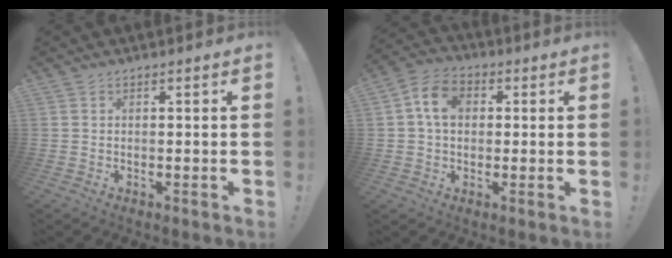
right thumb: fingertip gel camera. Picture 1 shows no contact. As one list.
[{"total": 9.6, "force": [2.3, 7.3, 5.8], "torque": [-0.086, 0.012, 0.045]}]